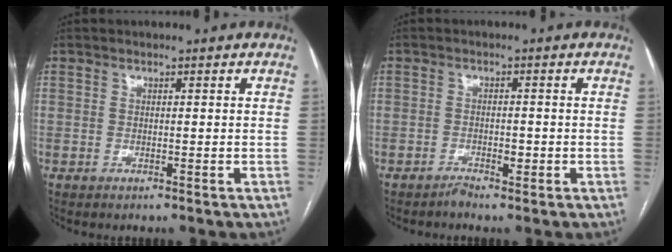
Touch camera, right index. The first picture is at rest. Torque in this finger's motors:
{"motor_torque": [-0.03, 0.01, -0.02, 0.00]}